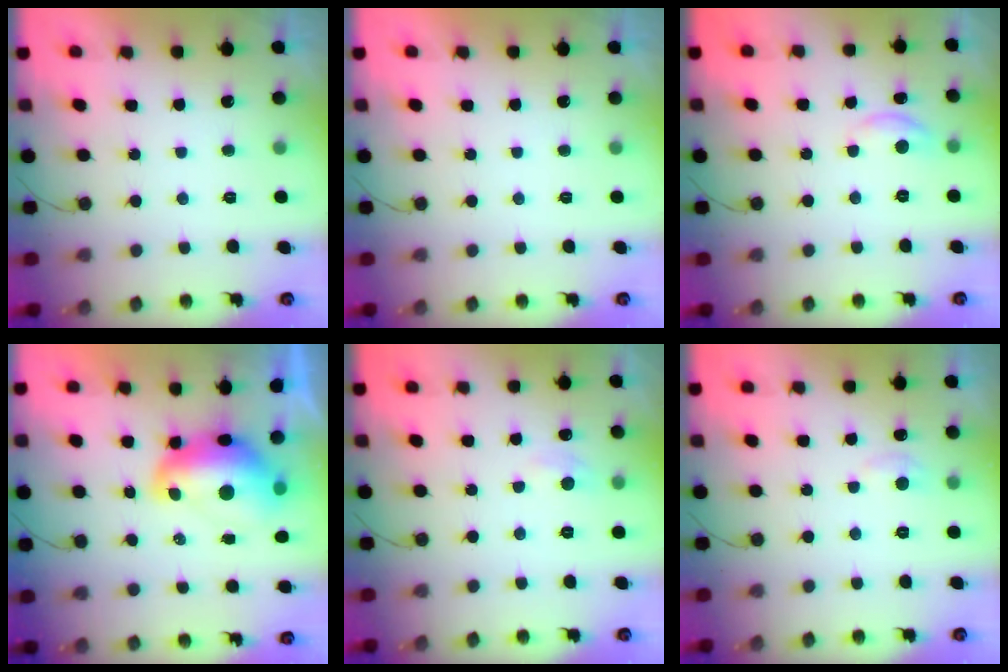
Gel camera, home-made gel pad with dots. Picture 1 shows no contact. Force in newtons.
{"total": 0.0}
{"total": 4.7, "press": 4.6, "slide": 0.4}
{"total": 12.1, "press": 12.0, "slide": 1.5}
{"total": 4.6, "press": 4.6, "slide": 0.6}
{"total": 4.5, "press": 4.5, "slide": 0.6}